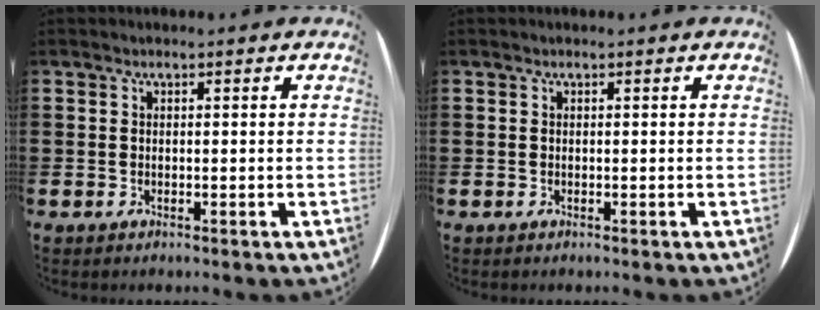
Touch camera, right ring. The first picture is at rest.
{"total": 0.0}